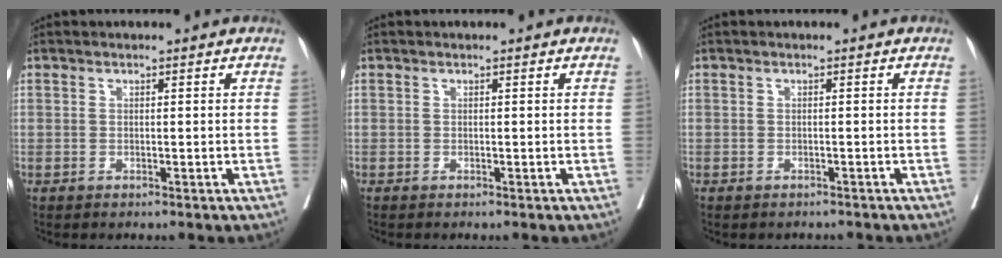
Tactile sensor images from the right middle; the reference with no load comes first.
{"total": 0.0}
{"total": 1.4, "force": [-1.3, 0.5, 0.5], "torque": [-0.014, -0.002, -0.016]}